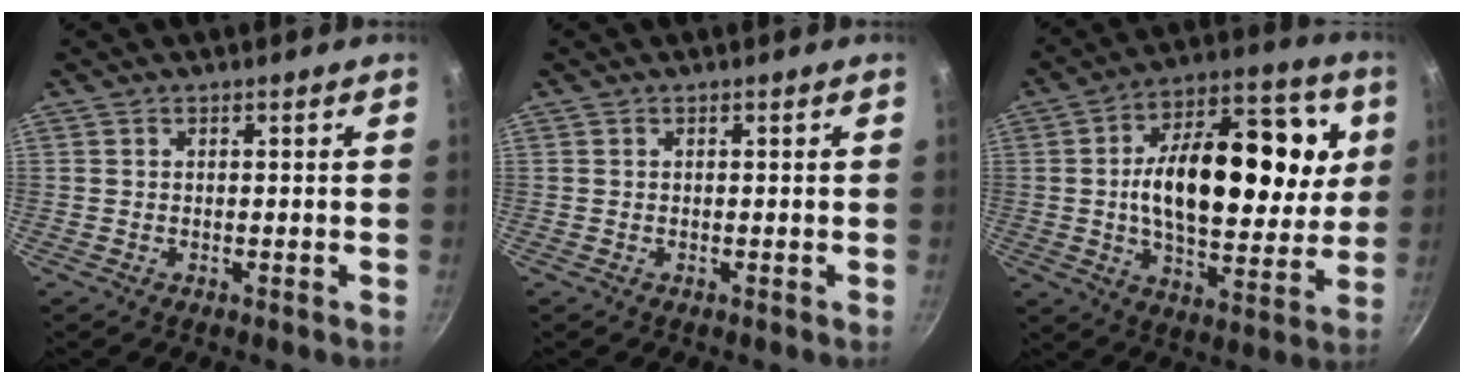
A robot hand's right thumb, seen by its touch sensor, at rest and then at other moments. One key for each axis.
{"total": 0.0}
{"total": 25.7, "fx": 4.1, "fy": 14.3, "fz": 20.9, "tx": -0.303, "ty": 0.008, "tz": 0.050}